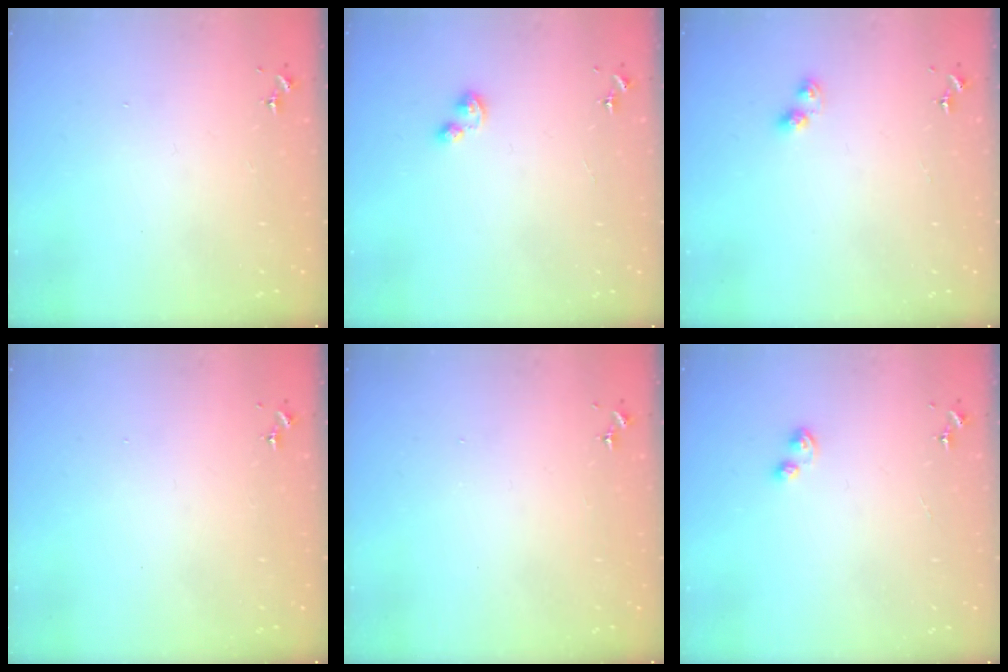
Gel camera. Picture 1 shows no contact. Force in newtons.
{"total": 2.8, "press": 2.8, "slide": 0.5}
{"total": 4.8, "press": 4.5, "slide": 1.7}
{"total": 0.0}
{"total": 0.0}
{"total": 3.3, "press": 3.2, "slide": 0.5}